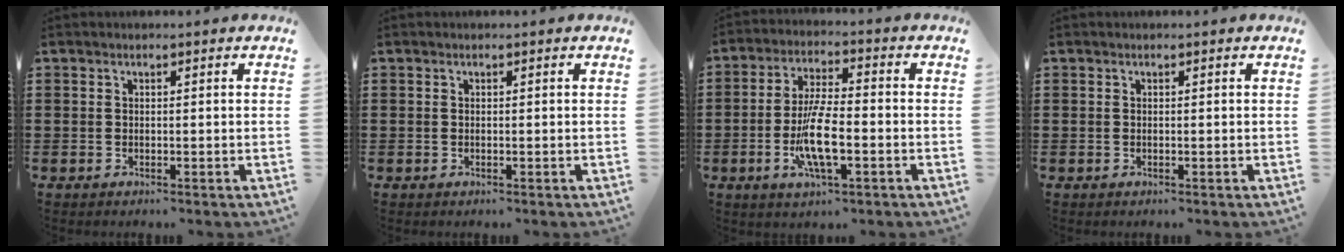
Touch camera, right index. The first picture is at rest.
{"total": 0.0}
{"total": 8.7, "force": [-2.3, 2.5, 8.0], "torque": [-0.164, -0.008, -0.044]}
{"total": 0.0}